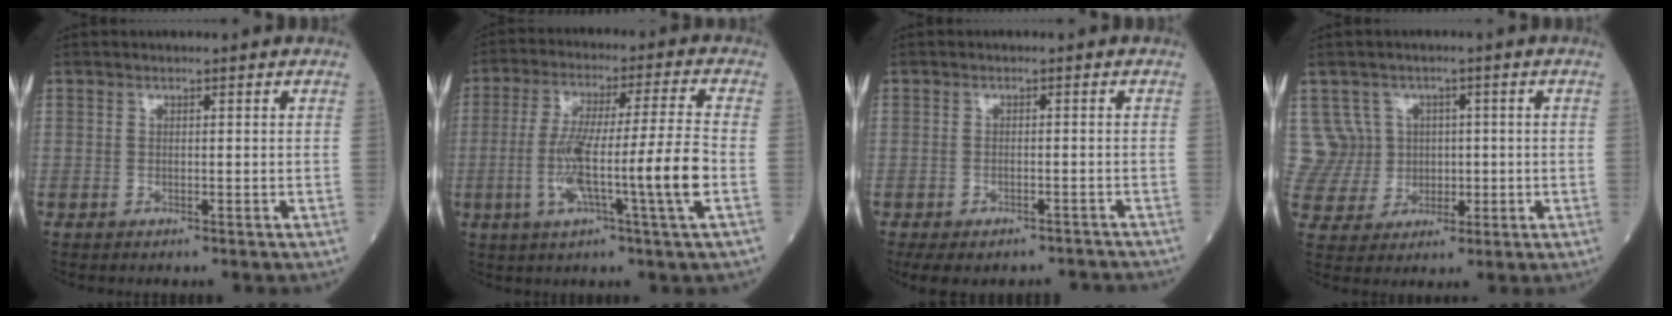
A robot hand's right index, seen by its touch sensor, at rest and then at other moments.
{"total": 13.4, "force": [-3.1, -1.1, 13.0], "torque": [-0.241, 0.000, -0.058]}
{"total": 7.9, "force": [-6.6, 3.6, 2.4], "torque": [-0.030, 0.005, -0.083]}
{"total": 8.3, "force": [1.9, 8.1, 0.1], "torque": [-0.003, 0.043, 0.050]}